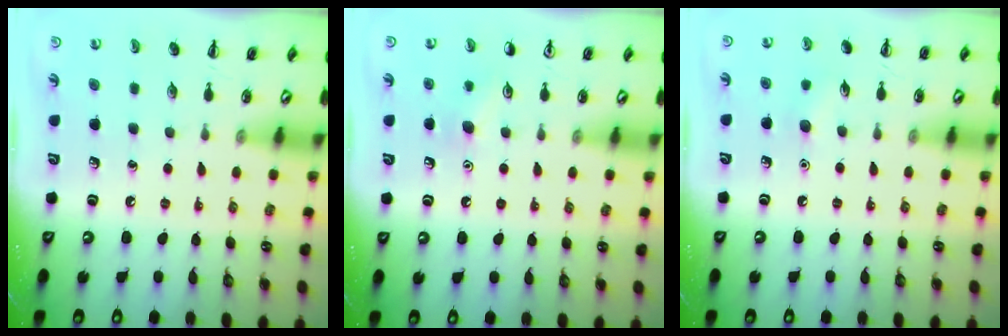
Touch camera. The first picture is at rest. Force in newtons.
{"total": 6.5, "press": 6.3, "slide": 1.5}
{"total": 6.4, "press": 6.2, "slide": 1.6}